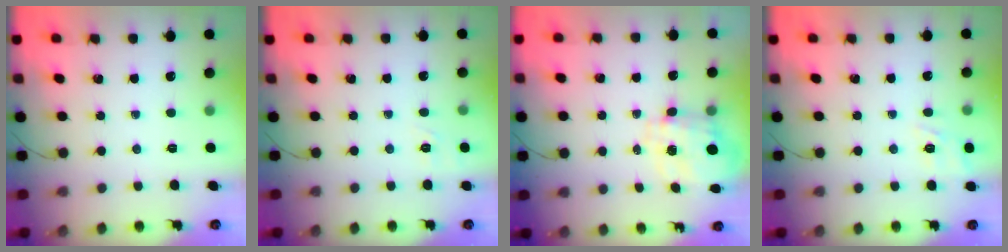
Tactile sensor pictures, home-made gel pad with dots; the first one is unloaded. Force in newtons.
{"total": 1.7, "press": 0.3, "slide": 1.6}
{"total": 3.4, "press": 3.2, "slide": 1.1}
{"total": 3.8, "press": 3.5, "slide": 1.4}